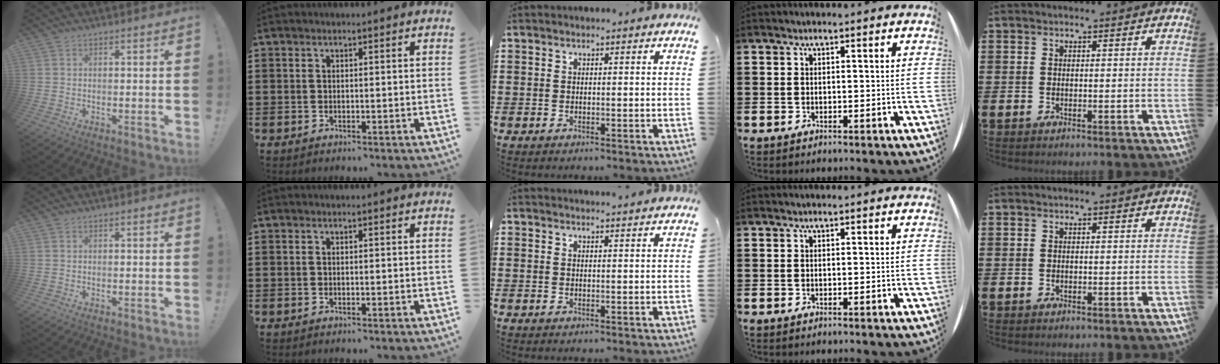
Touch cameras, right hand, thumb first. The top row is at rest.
{"middle": {"total": 1.5, "force": [1.4, -0.1, 0.3], "torque": [-0.001, -0.004, 0.025]}}